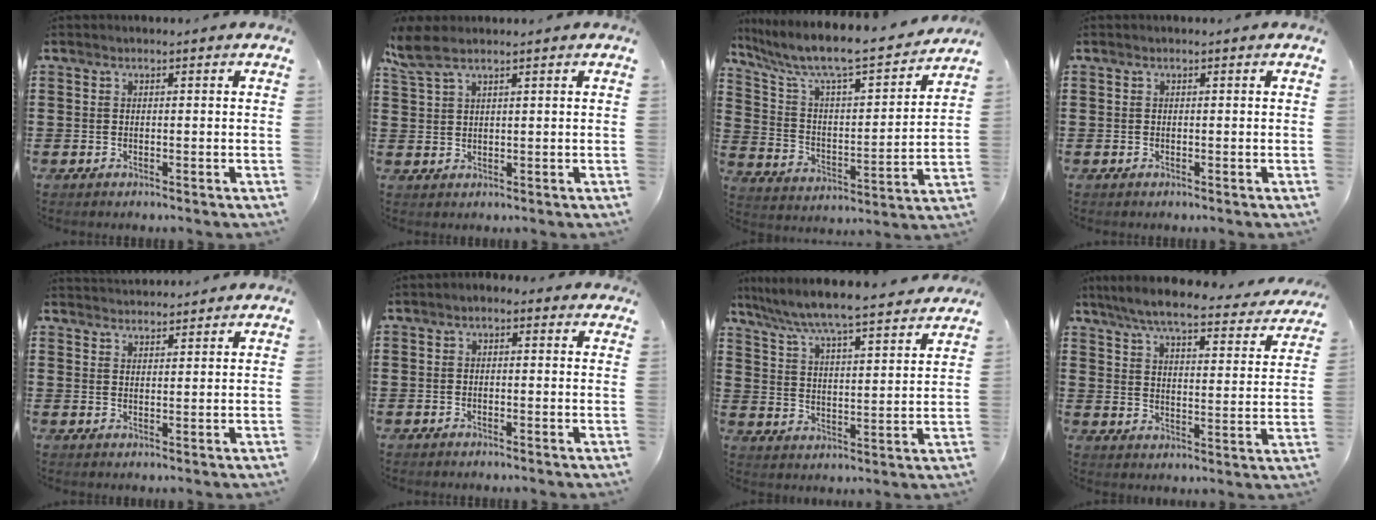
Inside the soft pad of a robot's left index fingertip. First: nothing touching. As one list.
[{"total": 3.9, "force": [2.5, 1.1, 2.8], "torque": [-0.069, 0.002, 0.044]}, {"total": 7.4, "force": [6.2, 1.0, 3.8], "torque": [-0.105, -0.053, 0.098]}, {"total": 0.0}, {"total": 2.3, "force": [2.3, 0.0, -0.3], "torque": [-0.001, -0.005, 0.045]}, {"total": 1.1, "force": [-0.7, 0.6, 0.6], "torque": [-0.013, 0.003, -0.015]}, {"total": 6.0, "force": [5.6, -0.6, 1.9], "torque": [-0.064, -0.044, 0.091]}, {"total": 7.0, "force": [6.1, 0.4, 3.3], "torque": [-0.091, -0.036, 0.104]}]